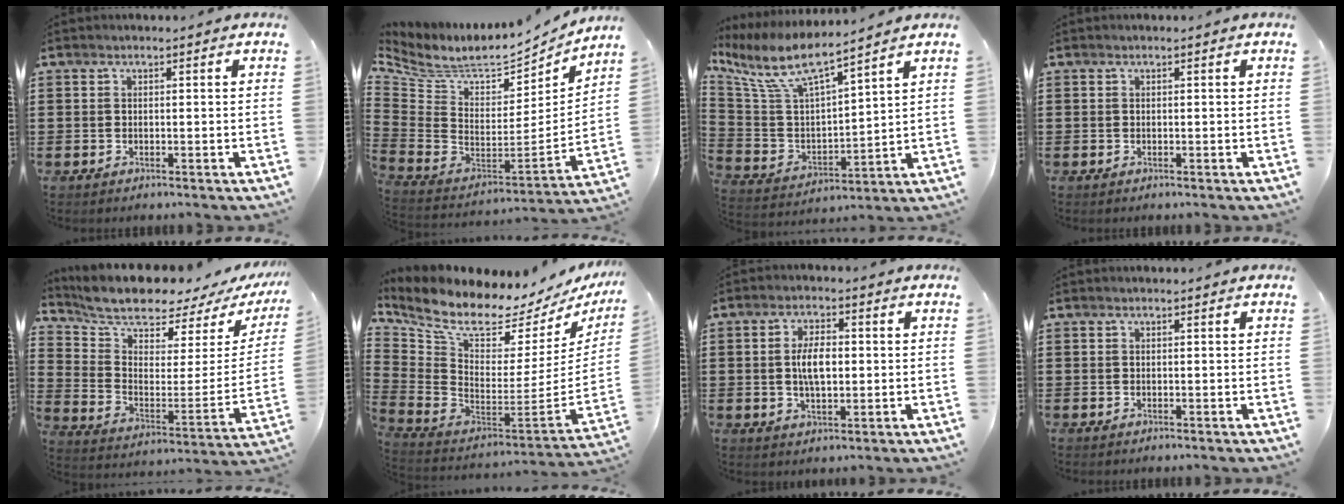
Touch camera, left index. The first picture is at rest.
{"total": 6.9, "force": [5.8, 2.3, 2.9], "torque": [-0.091, -0.058, 0.099]}
{"total": 8.8, "force": [6.6, 2.0, 5.4], "torque": [-0.134, -0.034, 0.113]}
{"total": 0.0}
{"total": 7.2, "force": [6.8, 1.0, 1.9], "torque": [-0.079, -0.066, 0.117]}
{"total": 7.3, "force": [6.0, 2.1, 3.6], "torque": [-0.101, -0.065, 0.098]}
{"total": 5.0, "force": [0.2, 2.3, 4.4], "torque": [-0.087, 0.000, -0.003]}
{"total": 0.0}